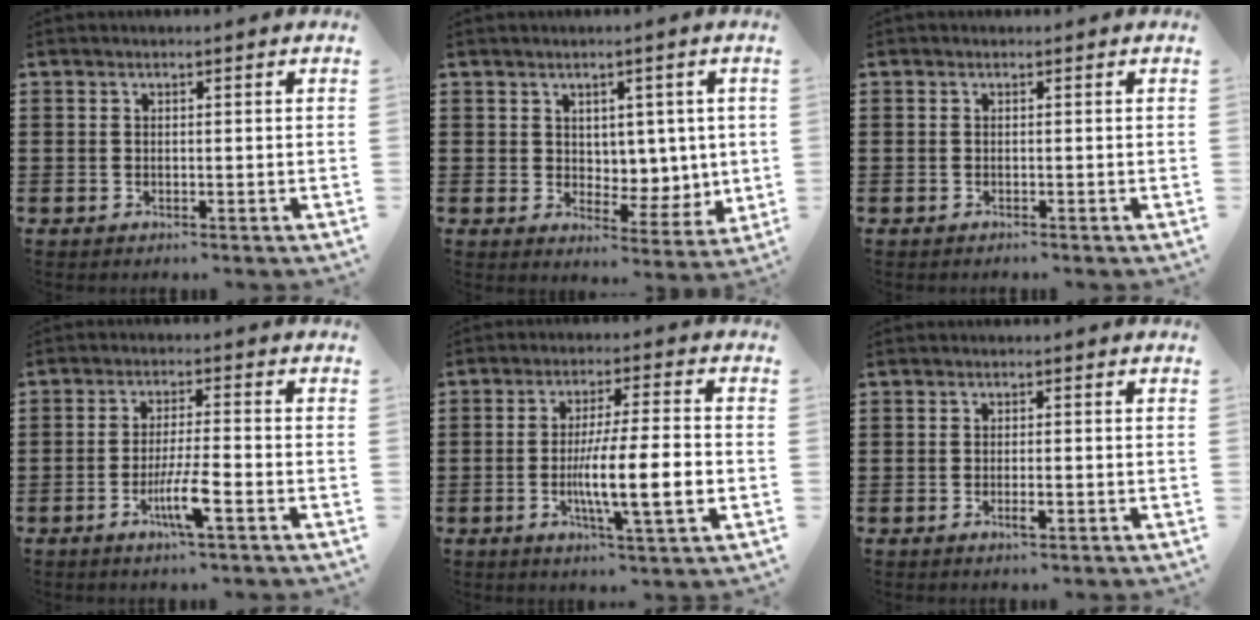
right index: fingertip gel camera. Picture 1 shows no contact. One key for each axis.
{"total": 5.0, "fx": 3.0, "fy": 3.8, "fz": 1.0, "tx": -0.019, "ty": -0.013, "tz": 0.053}
{"total": 0.0}
{"total": 6.1, "fx": -2.6, "fy": 0.5, "fz": 5.5, "tx": -0.110, "ty": -0.015, "tz": -0.049}
{"total": 10.9, "fx": -2.4, "fy": 1.6, "fz": 10.5, "tx": -0.178, "ty": -0.011, "tz": -0.043}
{"total": 1.8, "fx": -0.8, "fy": 0.4, "fz": 1.6, "tx": -0.028, "ty": -0.001, "tz": -0.014}